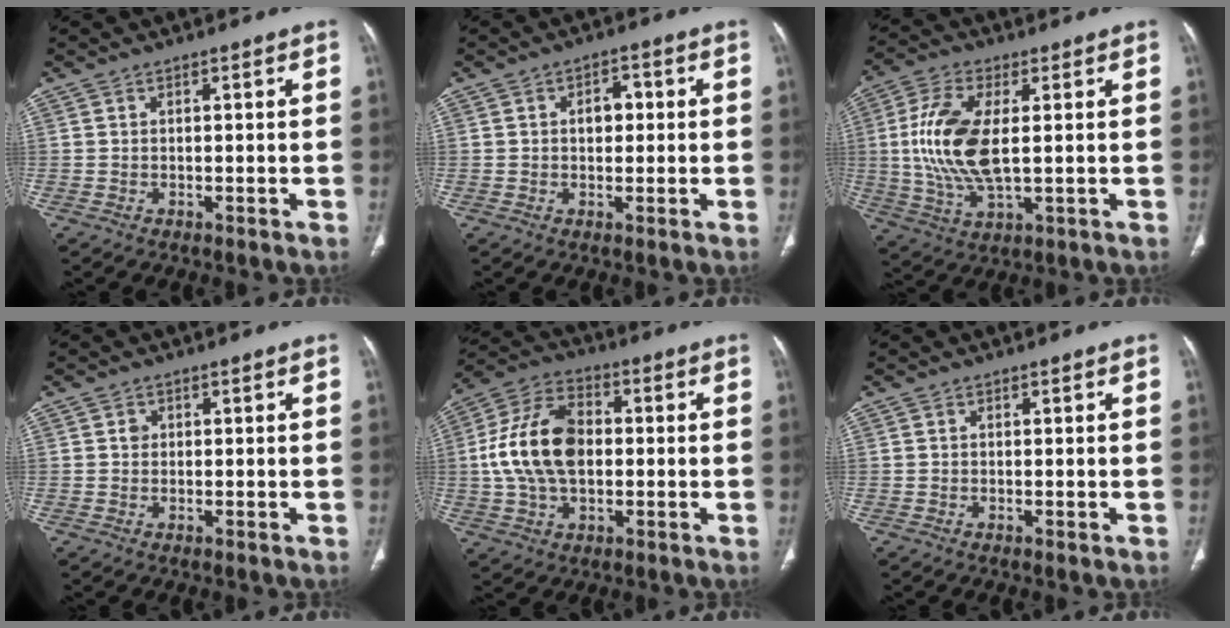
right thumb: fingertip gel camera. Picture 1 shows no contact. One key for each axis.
{"total": 3.9, "fx": 0.4, "fy": 2.7, "fz": 2.7, "tx": -0.028, "ty": 0.012, "tz": 0.003}
{"total": 13.7, "fx": 1.2, "fy": 6.1, "fz": 12.3, "tx": -0.266, "ty": -0.007, "tz": 0.026}
{"total": 1.1, "fx": 0.2, "fy": 1.0, "fz": 0.4, "tx": -0.002, "ty": 0.002, "tz": 0.002}
{"total": 15.6, "fx": 0.3, "fy": 10.0, "fz": 12.1, "tx": -0.224, "ty": 0.025, "tz": 0.001}
{"total": 0.0}